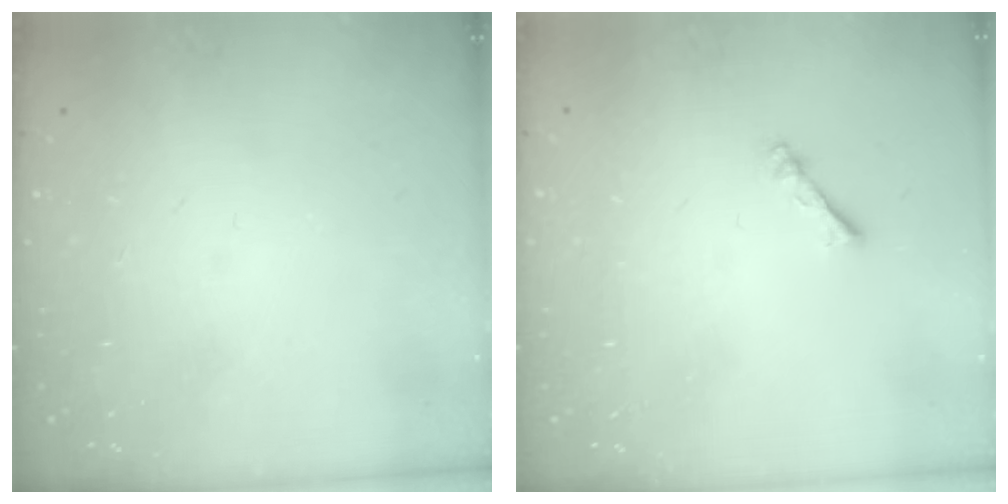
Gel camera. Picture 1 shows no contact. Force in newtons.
{"total": 1.1, "press": 1.1, "slide": 0.2}